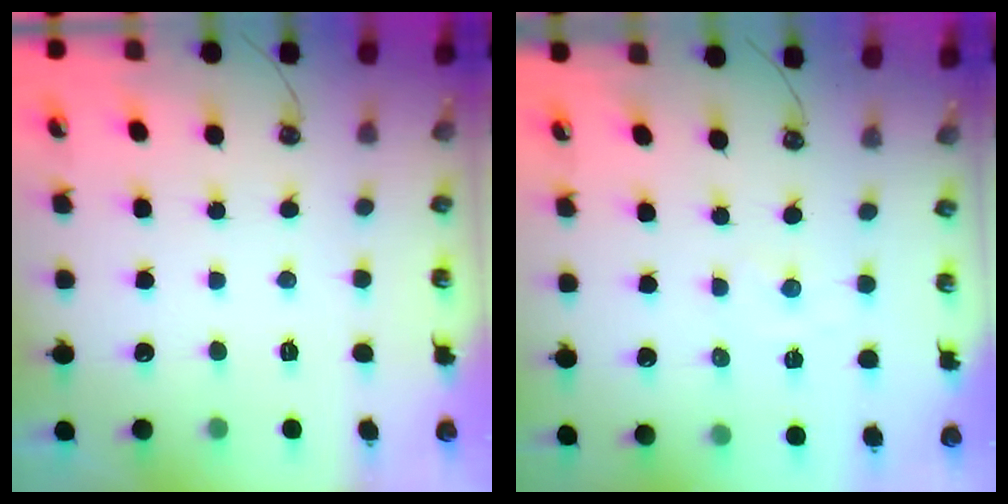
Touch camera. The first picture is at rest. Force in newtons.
{"total": 1.4, "press": 1.4, "slide": 0.2}